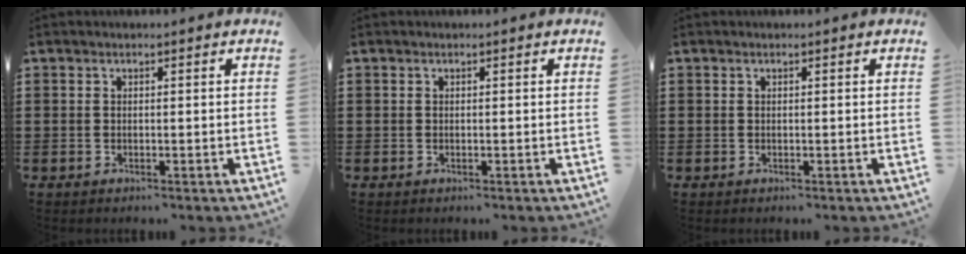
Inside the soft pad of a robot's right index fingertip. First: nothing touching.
{"total": 0.0}
{"total": 0.0}